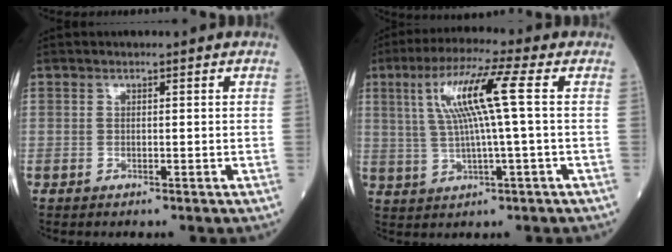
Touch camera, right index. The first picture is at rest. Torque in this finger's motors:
{"motor_torque": [1.30, 0.34, 0.66, 0.21]}